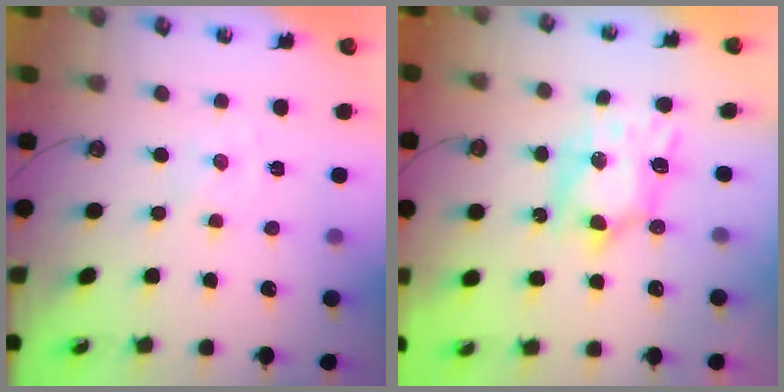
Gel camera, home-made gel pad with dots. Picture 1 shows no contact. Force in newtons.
{"total": 10.5, "press": 10.5, "slide": 0.5}